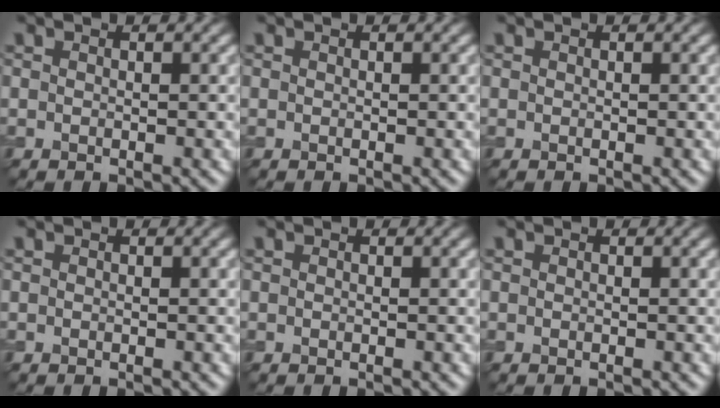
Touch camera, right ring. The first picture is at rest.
{"total": 0.0}
{"total": 0.0}
{"total": 0.0}
{"total": 0.0}
{"total": 0.0}